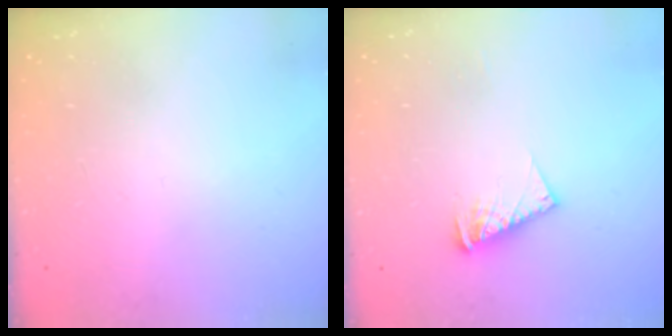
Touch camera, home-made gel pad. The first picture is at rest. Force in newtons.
{"total": 8.7, "press": 8.6, "slide": 0.8}